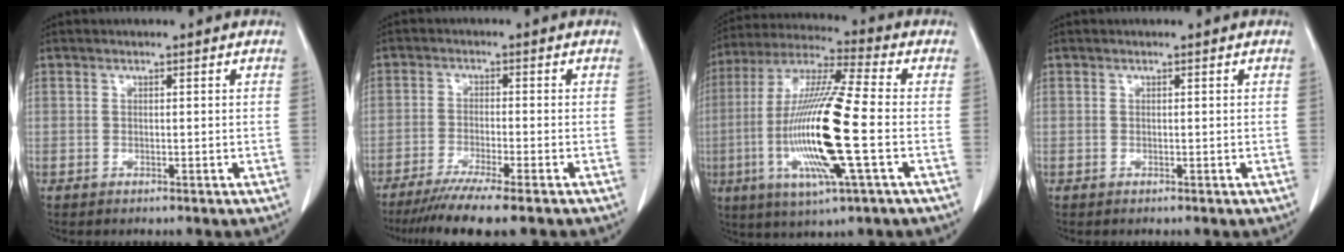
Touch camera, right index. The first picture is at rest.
{"total": 9.1, "force": [-7.2, -0.4, 5.6], "torque": [-0.079, -0.024, -0.116]}
{"total": 18.5, "force": [-3.6, 1.0, 18.1], "torque": [-0.375, -0.014, -0.072]}
{"total": 0.0}